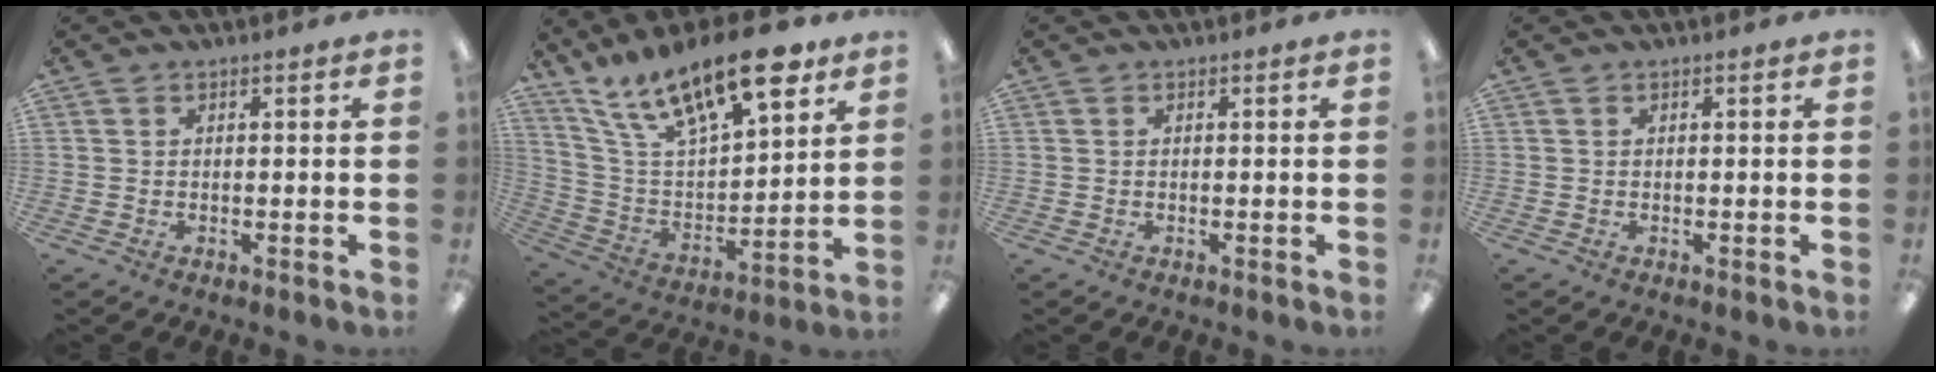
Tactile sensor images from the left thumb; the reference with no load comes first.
{"total": 22.5, "force": [15.1, 8.1, 14.5], "torque": [-0.255, -0.081, 0.261]}
{"total": 0.0}
{"total": 0.0}